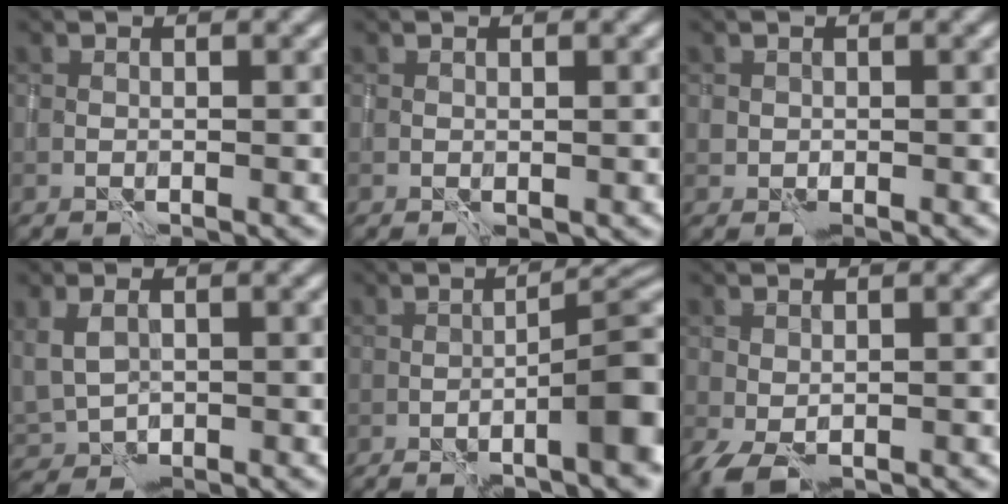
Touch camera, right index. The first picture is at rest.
{"total": 0.6, "force": [0.0, 0.5, 0.4], "torque": [-0.003, -0.003, 0.003]}
{"total": 0.8, "force": [-0.2, 0.7, 0.1], "torque": [0.002, -0.001, -0.005]}
{"total": 3.6, "force": [0.3, 2.8, 2.2], "torque": [-0.049, -0.009, 0.016]}
{"total": 10.3, "force": [-4.4, 2.2, 9.1], "torque": [-0.099, 0.019, -0.058]}
{"total": 2.0, "force": [-1.1, 1.0, 1.2], "torque": [-0.023, -0.006, -0.018]}